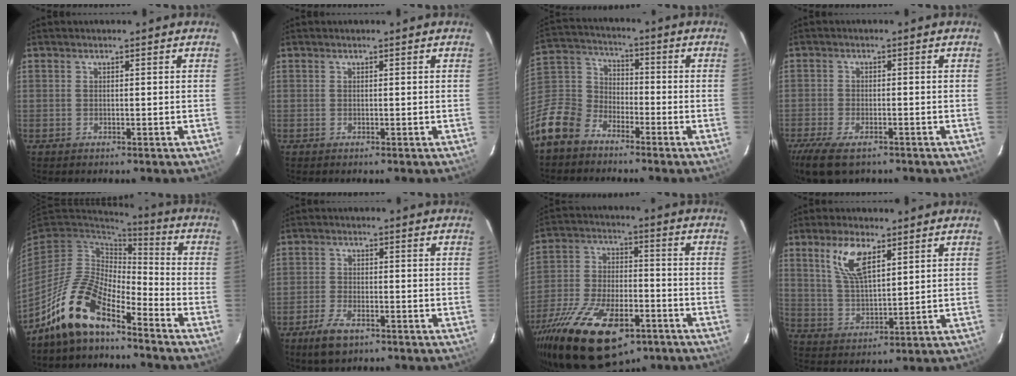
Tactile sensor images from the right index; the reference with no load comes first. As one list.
[{"total": 0.0}, {"total": 12.9, "force": [-8.8, 8.4, 4.6], "torque": [-0.125, 0.031, -0.179]}, {"total": 9.8, "force": [-6.9, 4.1, 5.6], "torque": [-0.146, -0.035, -0.125]}, {"total": 13.6, "force": [-10.5, 4.5, 7.4], "torque": [-0.150, 0.008, -0.207]}, {"total": 5.7, "force": [-3.8, 2.5, 3.5], "torque": [-0.094, -0.007, -0.069]}, {"total": 25.3, "force": [-15.4, 11.5, 16.4], "torque": [-0.340, -0.038, -0.251]}, {"total": 8.9, "force": [4.7, 3.5, 6.6], "torque": [-0.131, 0.006, 0.100]}]